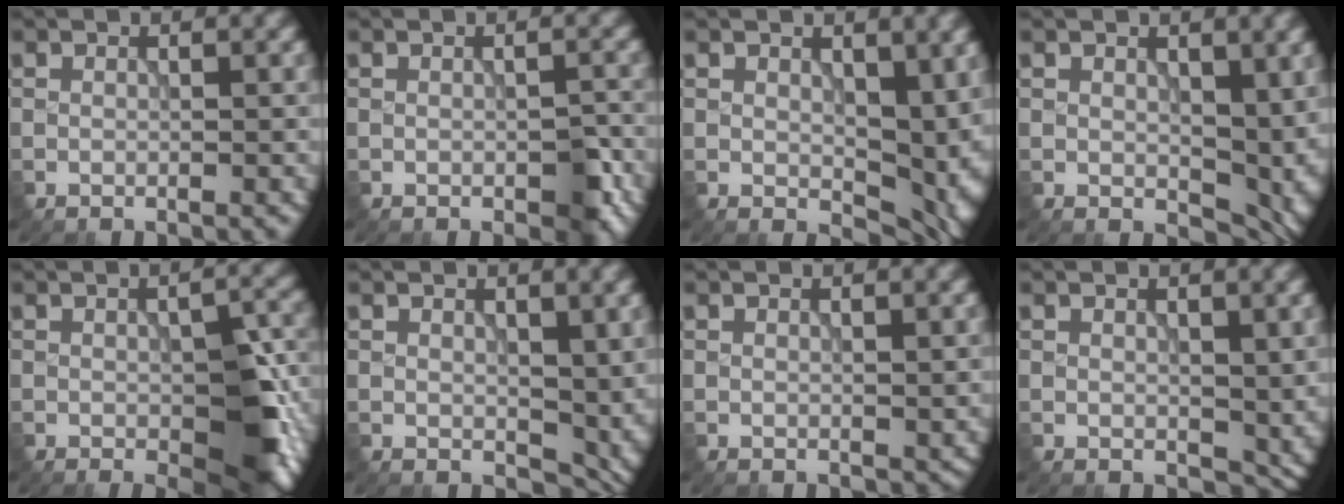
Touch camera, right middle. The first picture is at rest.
{"total": 2.6, "force": [-1.1, 1.4, 1.9], "torque": [-0.026, -0.010, -0.012]}
{"total": 8.6, "force": [0.8, 5.7, 6.4], "torque": [-0.093, -0.032, 0.034]}
{"total": 5.9, "force": [0.7, 3.9, 4.4], "torque": [-0.066, -0.022, 0.022]}
{"total": 7.6, "force": [-2.2, 3.6, 6.4], "torque": [-0.090, -0.013, -0.027]}
{"total": 4.3, "force": [0.7, 2.8, 3.2], "torque": [-0.050, -0.018, 0.019]}
{"total": 0.7, "force": [0.3, 0.4, 0.4], "torque": [-0.005, -0.002, 0.009]}
{"total": 3.0, "force": [0.7, 2.0, 2.2], "torque": [-0.034, -0.012, 0.017]}